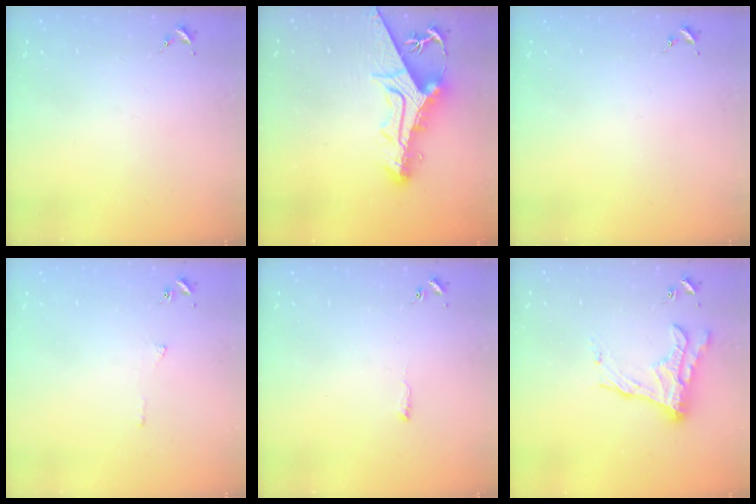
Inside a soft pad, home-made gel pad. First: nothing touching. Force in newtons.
{"total": 14.4, "press": 14.3, "slide": 1.4}
{"total": 0.0}
{"total": 3.1, "press": 3.1, "slide": 0.6}
{"total": 4.1, "press": 4.1, "slide": 0.5}
{"total": 16.1, "press": 16.0, "slide": 0.9}